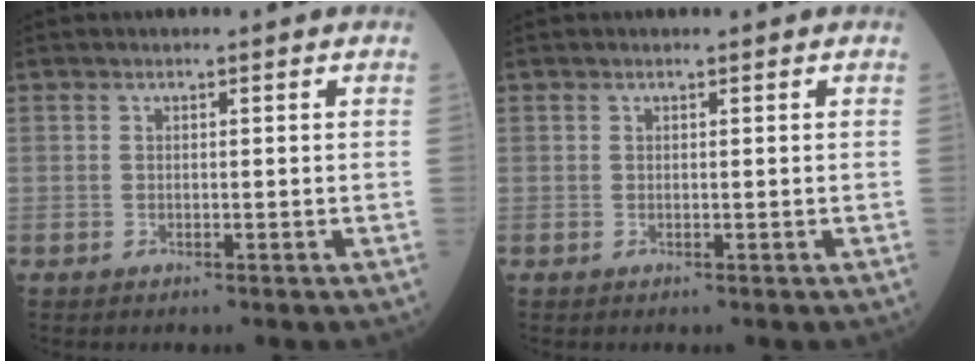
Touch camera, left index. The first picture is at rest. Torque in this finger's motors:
{"motor_torque": [0.02, 0.00, 0.00, 0.00]}